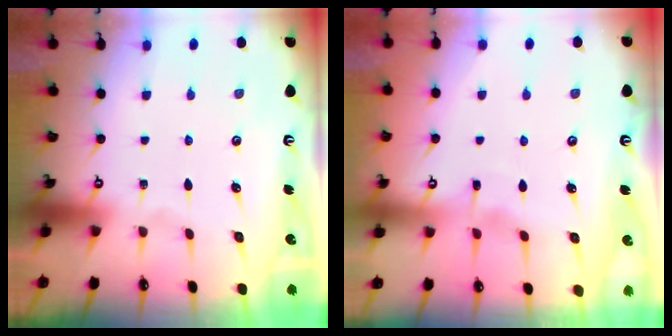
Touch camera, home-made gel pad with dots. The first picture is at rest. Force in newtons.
{"total": 2.5, "press": 2.5, "slide": 0.3}